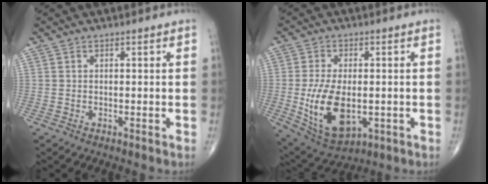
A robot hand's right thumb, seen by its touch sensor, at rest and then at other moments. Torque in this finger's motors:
{"motor_torque": [-0.26, 0.71, 1.30, 0.20, 0.38]}